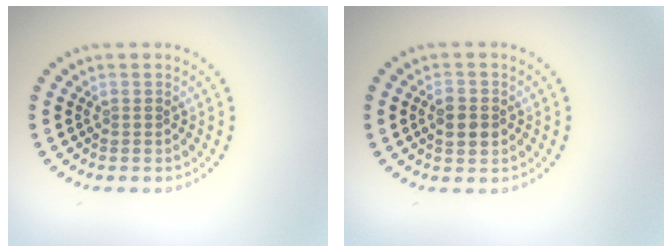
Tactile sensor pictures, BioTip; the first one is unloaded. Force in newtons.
{"total": 2.7, "press": 2.7, "slide": 0.1}